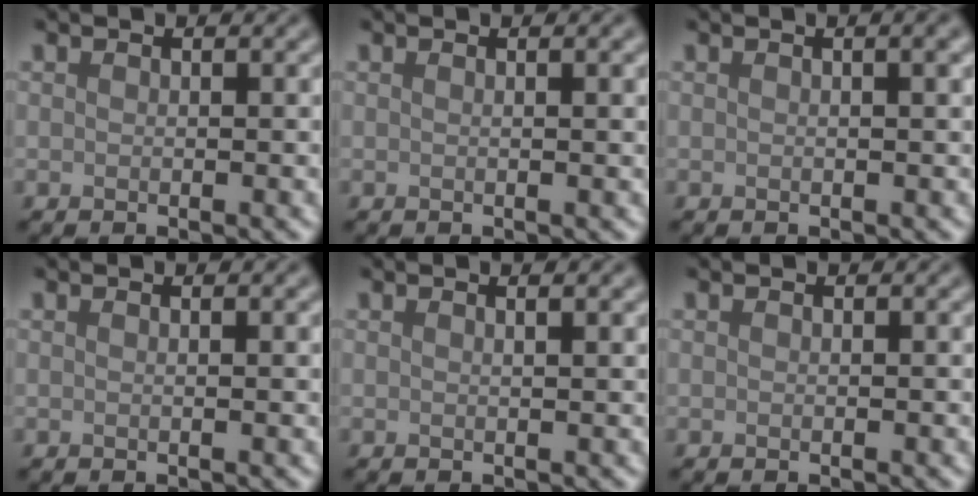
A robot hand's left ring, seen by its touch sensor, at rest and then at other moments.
{"total": 2.1, "force": [0.4, 0.8, 1.9], "torque": [-0.018, 0.003, -0.003]}
{"total": 2.1, "force": [0.5, 0.7, 1.9], "torque": [-0.018, 0.004, 0.003]}
{"total": 1.3, "force": [0.3, 0.5, 1.2], "torque": [-0.011, 0.002, -0.004]}
{"total": 1.6, "force": [0.7, 0.6, 1.3], "torque": [-0.013, 0.003, -0.001]}
{"total": 0.0}